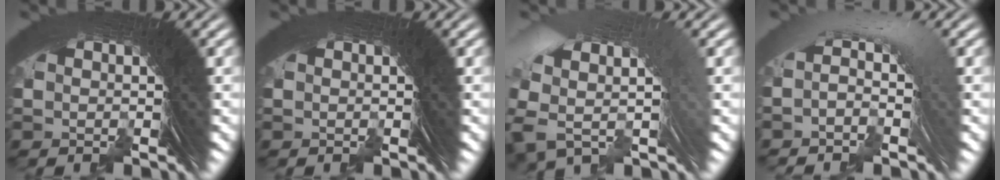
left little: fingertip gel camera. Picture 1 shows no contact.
{"total": 0.0}
{"total": 4.1, "force": [0.2, 1.9, 3.7], "torque": [-0.069, 0.010, 0.010]}
{"total": 3.4, "force": [0.1, 1.4, 3.1], "torque": [-0.032, 0.027, -0.012]}